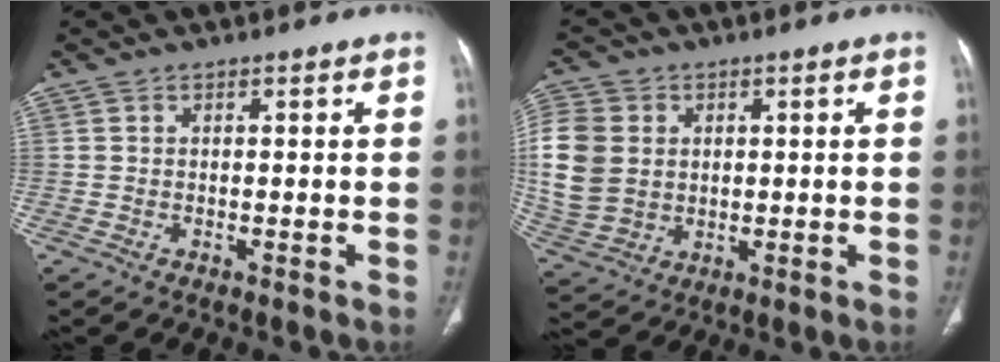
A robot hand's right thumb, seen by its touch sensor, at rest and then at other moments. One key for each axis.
{"total": 14.8, "fx": 1.6, "fy": 12.0, "fz": 8.6, "tx": -0.198, "ty": -0.001, "tz": 0.042}